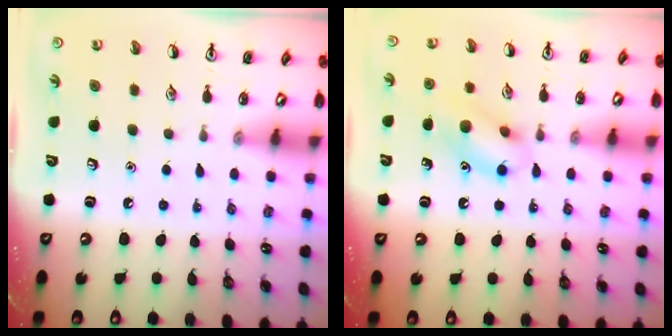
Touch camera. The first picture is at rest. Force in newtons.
{"total": 11.8, "press": 11.7, "slide": 0.8}